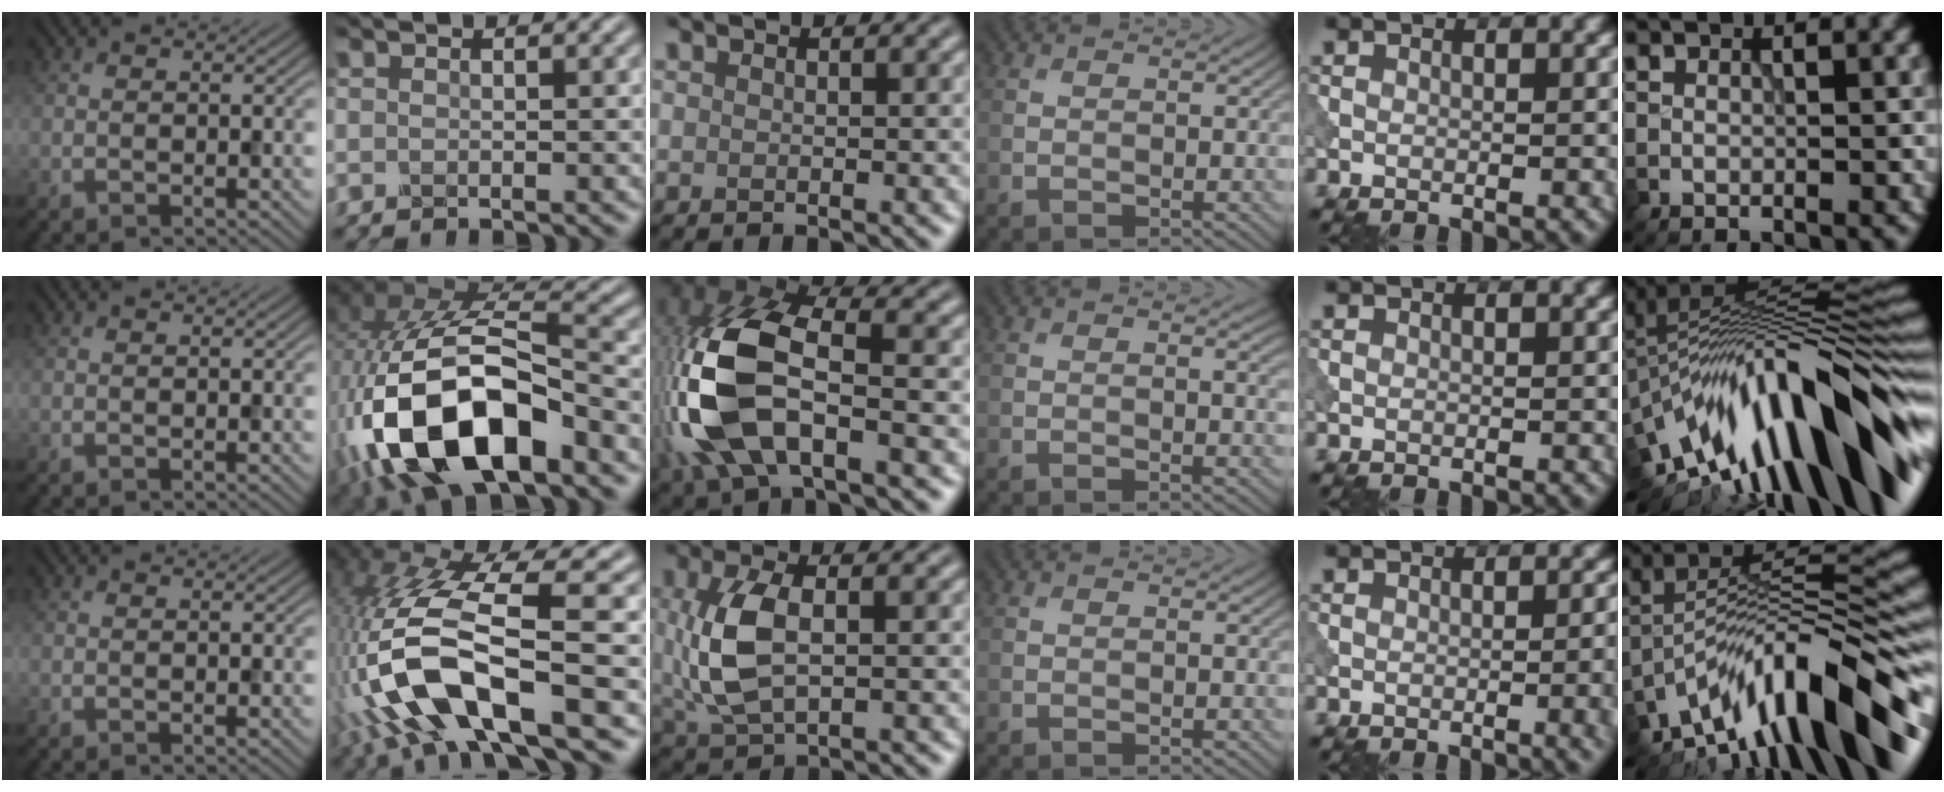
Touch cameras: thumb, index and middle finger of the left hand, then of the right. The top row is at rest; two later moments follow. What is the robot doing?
{"motion": "dispense", "object": "dispenser bottle"}